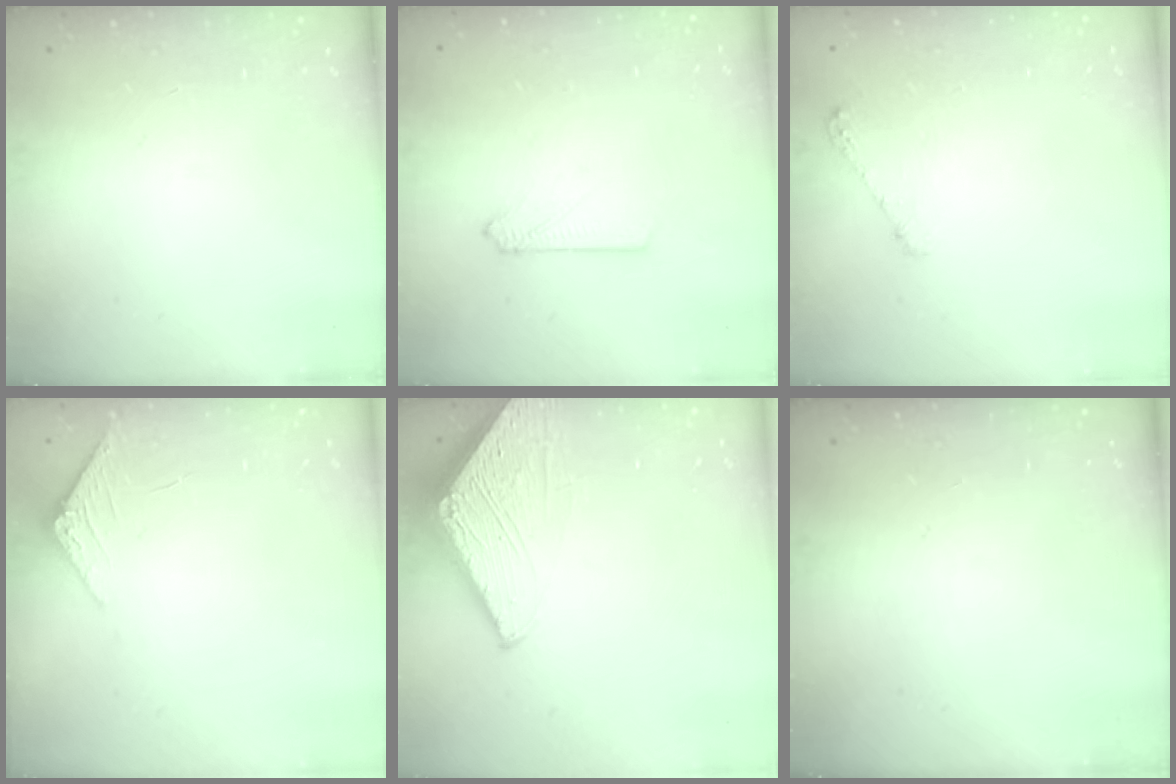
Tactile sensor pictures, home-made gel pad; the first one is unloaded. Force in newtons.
{"total": 2.9, "press": 2.9, "slide": 0.4}
{"total": 4.8, "press": 4.8, "slide": 0.8}
{"total": 4.3, "press": 4.3, "slide": 0.4}
{"total": 5.3, "press": 5.3, "slide": 0.6}
{"total": 0.0}